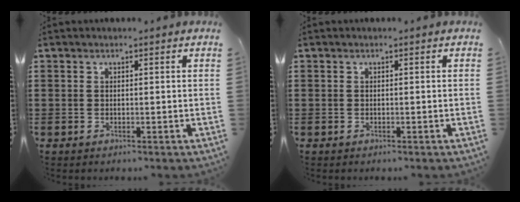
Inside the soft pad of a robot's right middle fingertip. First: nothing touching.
{"total": 0.0}